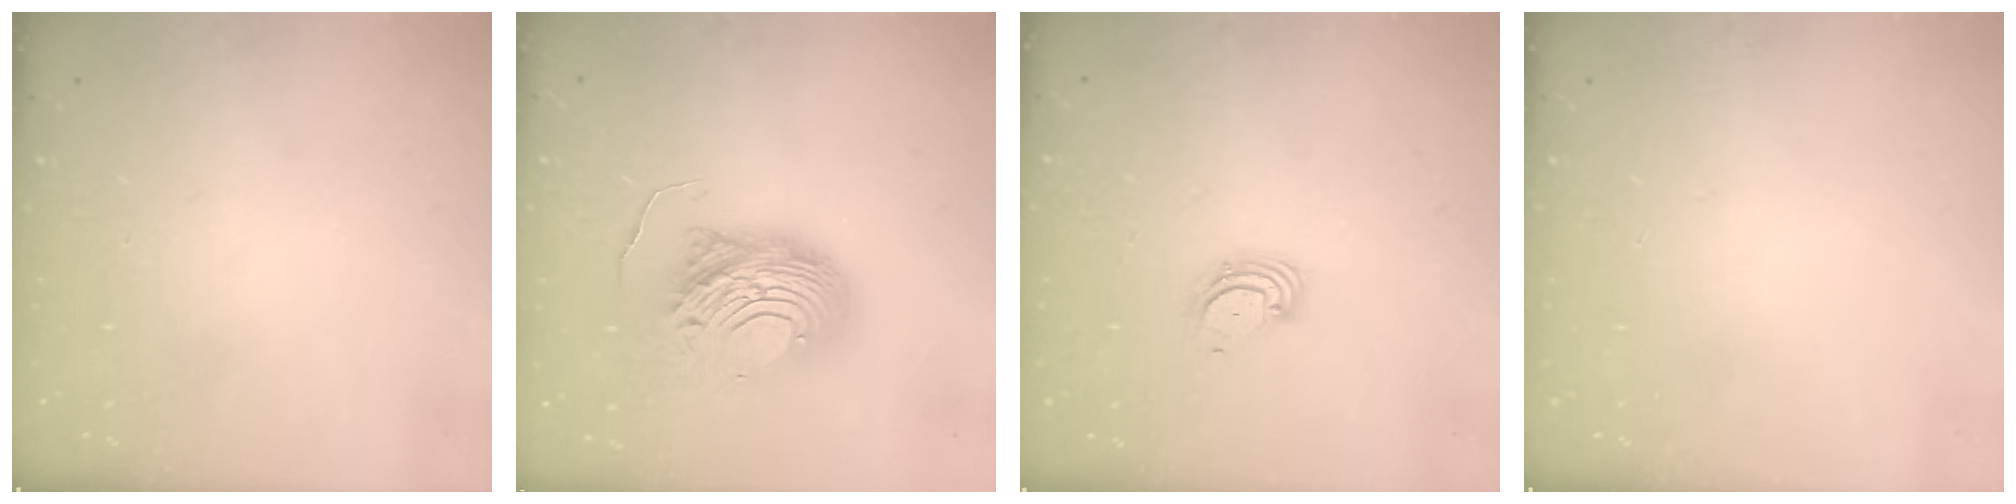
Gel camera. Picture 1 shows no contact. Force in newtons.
{"total": 14.1, "press": 14.0, "slide": 1.3}
{"total": 3.6, "press": 3.6, "slide": 0.3}
{"total": 0.0}